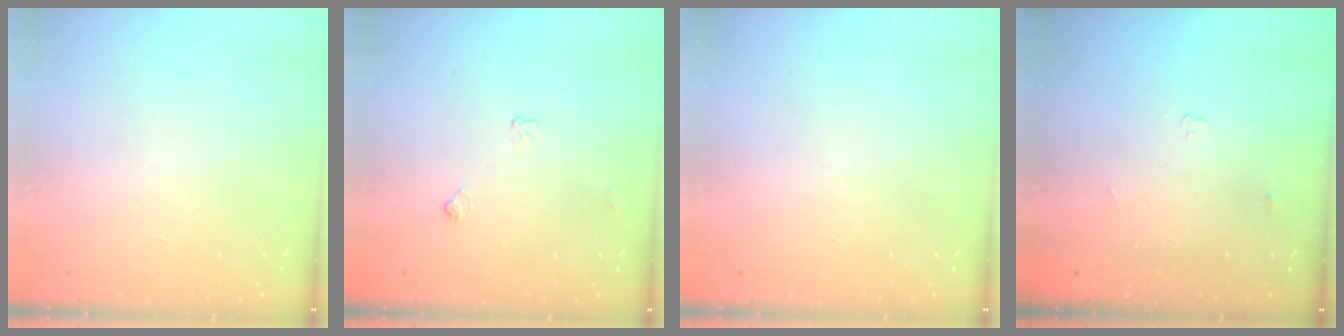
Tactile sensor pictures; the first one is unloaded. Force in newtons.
{"total": 4.7, "press": 4.6, "slide": 0.6}
{"total": 0.0}
{"total": 3.2, "press": 3.2, "slide": 0.5}